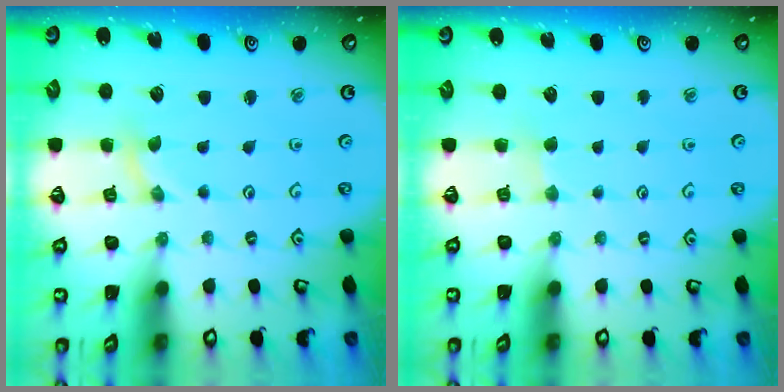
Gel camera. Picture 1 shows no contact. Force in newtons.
{"total": 2.0, "press": 2.0, "slide": 0.5}